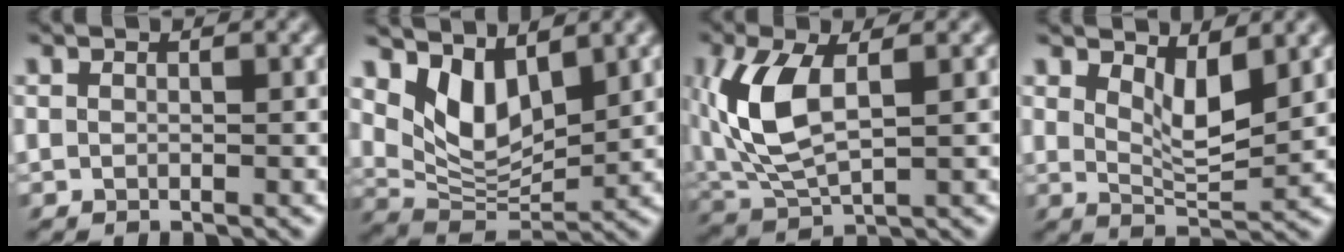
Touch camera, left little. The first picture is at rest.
{"total": 5.7, "force": [3.0, 2.3, 4.3], "torque": [-0.082, -0.013, 0.051]}
{"total": 6.2, "force": [0.5, 2.4, 5.7], "torque": [-0.132, 0.008, 0.003]}
{"total": 3.7, "force": [1.9, 1.2, 3.0], "torque": [-0.055, -0.012, 0.028]}